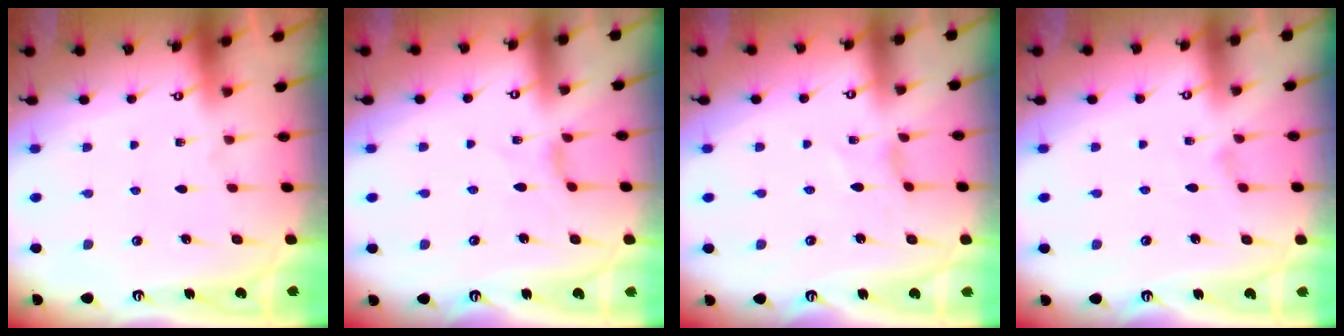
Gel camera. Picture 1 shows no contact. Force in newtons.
{"total": 0.0}
{"total": 0.0}
{"total": 1.0, "press": 1.0, "slide": 0.3}